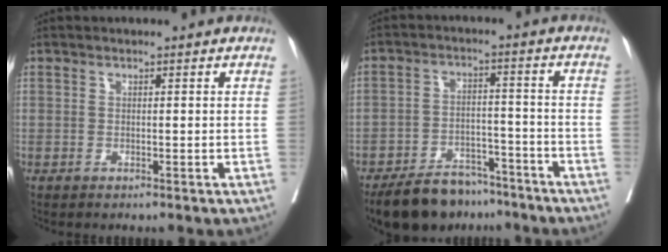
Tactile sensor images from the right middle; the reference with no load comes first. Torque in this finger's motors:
{"motor_torque": [0.02, -0.40, 0.25, 0.07]}